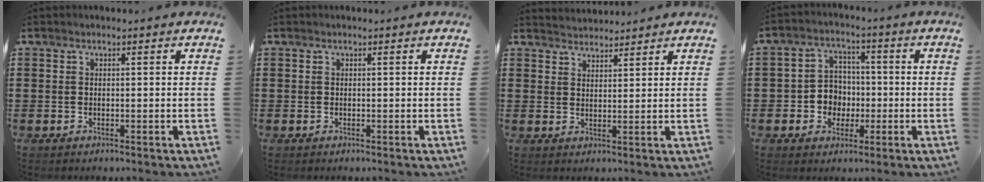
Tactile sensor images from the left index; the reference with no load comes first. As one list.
[{"total": 0.0}, {"total": 2.5, "force": [2.4, 0.2, -0.5], "torque": [0.002, -0.005, 0.047]}, {"total": 5.5, "force": [-1.0, 5.1, 1.7], "torque": [-0.048, 0.016, -0.019]}]